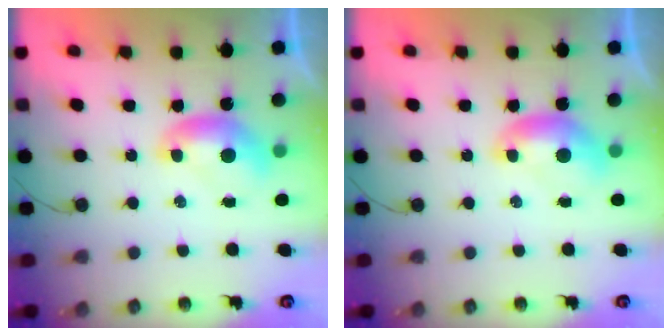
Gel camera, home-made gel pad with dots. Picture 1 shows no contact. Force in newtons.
{"total": 0.0}